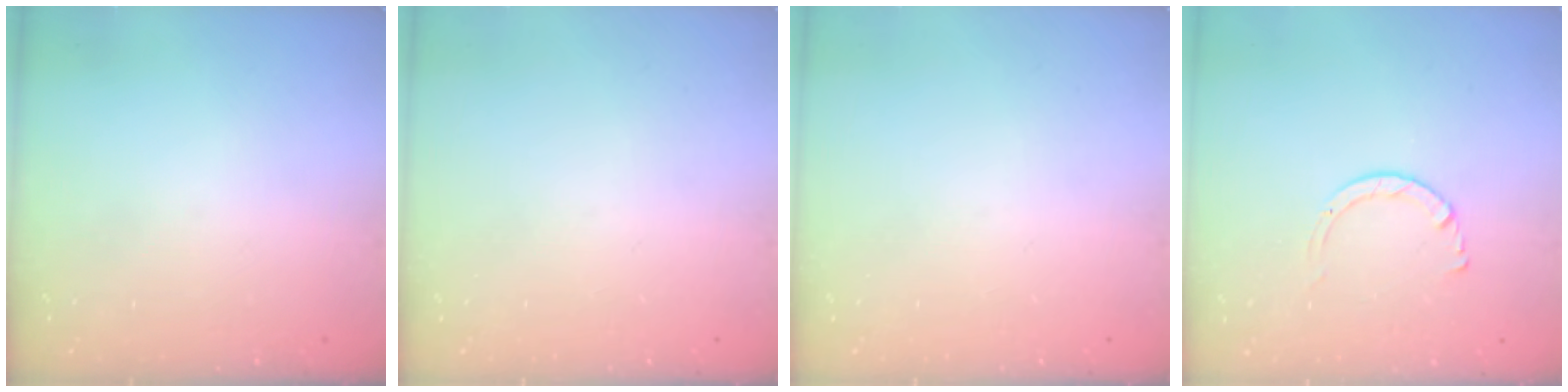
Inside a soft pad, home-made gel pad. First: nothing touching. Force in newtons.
{"total": 0.0}
{"total": 0.0}
{"total": 2.9, "press": 2.9, "slide": 0.2}